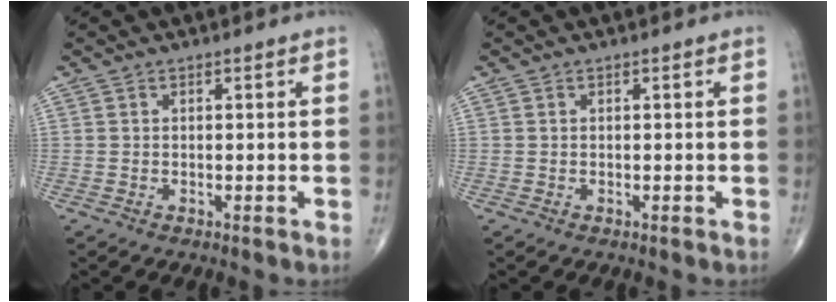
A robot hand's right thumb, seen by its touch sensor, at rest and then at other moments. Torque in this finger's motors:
{"motor_torque": [0.00, 0.00, -0.01, -0.01, 0.02]}